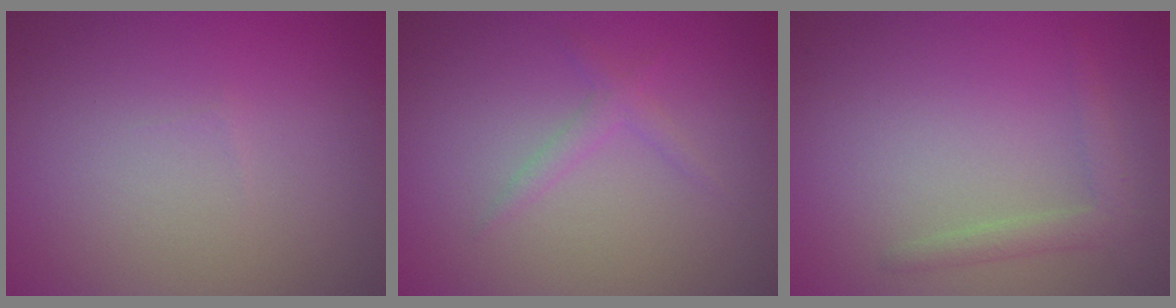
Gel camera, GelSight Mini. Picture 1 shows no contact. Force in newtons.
{"total": 1.3, "press": 1.2, "slide": 0.1}
{"total": 1.8, "press": 1.8, "slide": 0.2}